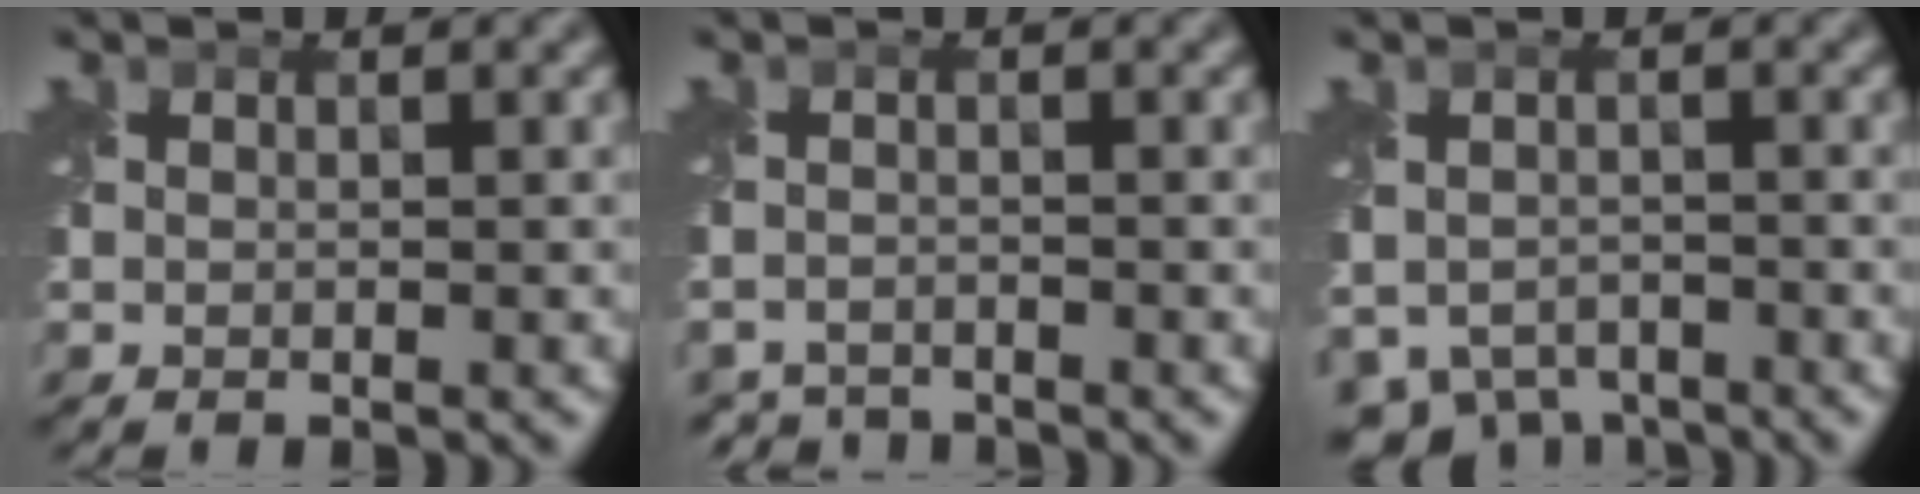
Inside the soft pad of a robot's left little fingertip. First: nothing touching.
{"total": 2.9, "force": [-2.8, 0.6, -0.2], "torque": [-0.003, -0.005, -0.050]}
{"total": 4.7, "force": [-3.7, 2.8, 1.0], "torque": [-0.010, -0.012, -0.053]}